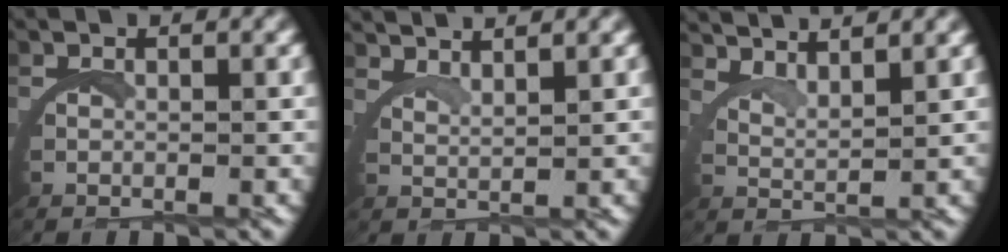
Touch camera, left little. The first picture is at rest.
{"total": 4.0, "force": [3.8, -0.7, 0.9], "torque": [-0.027, -0.001, 0.069]}
{"total": 4.7, "force": [4.4, 0.3, 1.7], "torque": [-0.045, 0.000, 0.074]}